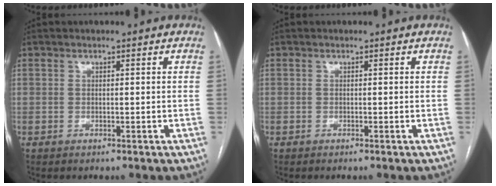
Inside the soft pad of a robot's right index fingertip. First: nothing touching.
{"total": 0.0}